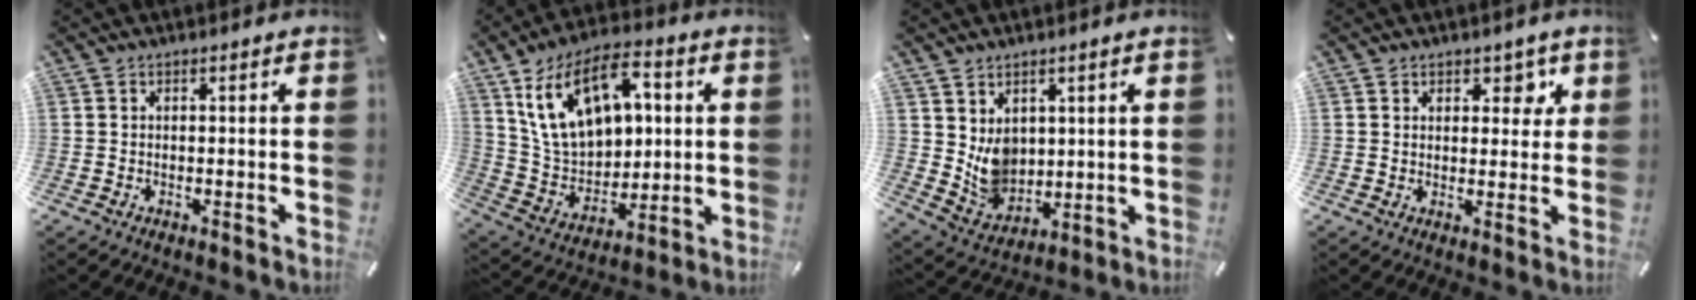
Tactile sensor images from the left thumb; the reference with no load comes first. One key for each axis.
{"total": 18.8, "fx": 7.7, "fy": 12.5, "fz": 11.9, "tx": -0.243, "ty": -0.019, "tz": 0.139}
{"total": 8.6, "fx": 3.4, "fy": 7.5, "fz": 2.7, "tx": -0.047, "ty": -0.032, "tz": 0.072}
{"total": 4.9, "fx": 2.5, "fy": 3.7, "fz": 2.1, "tx": -0.005, "ty": -0.010, "tz": 0.034}